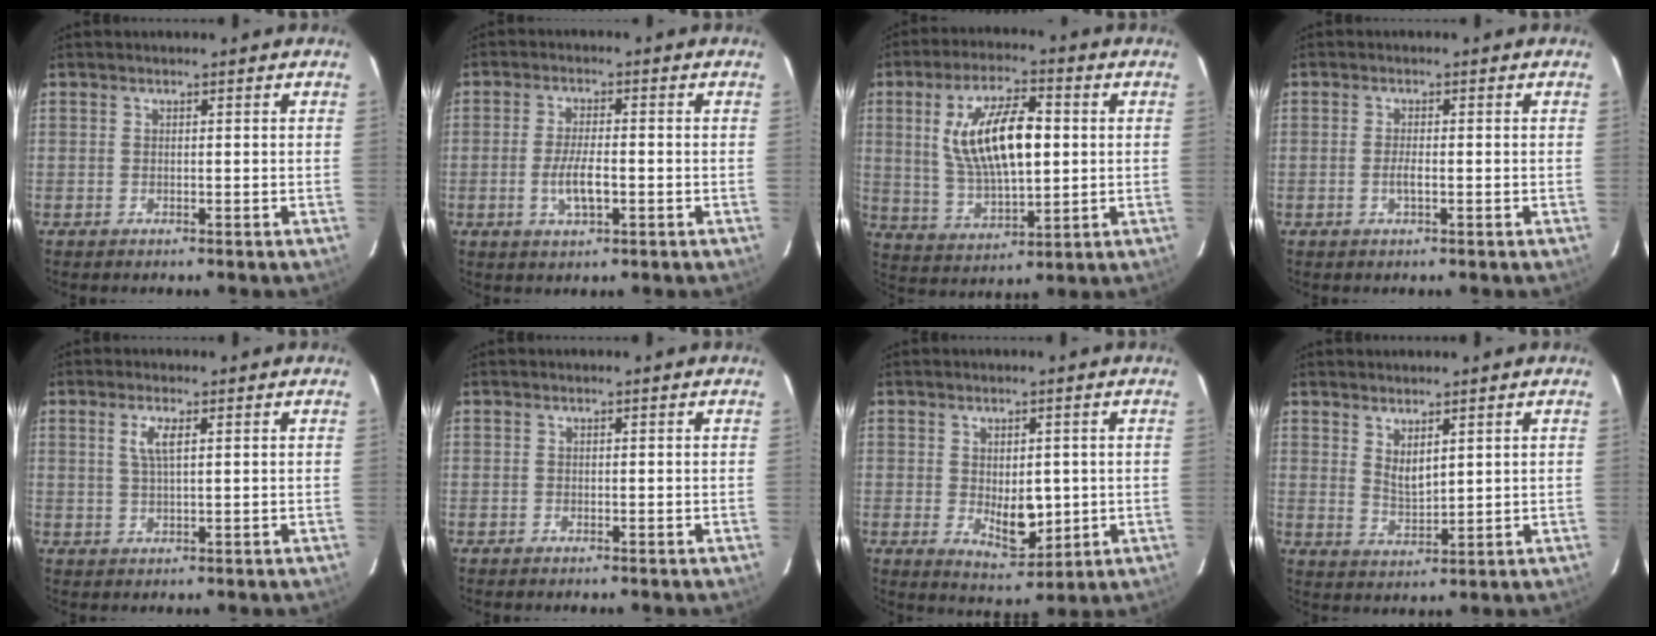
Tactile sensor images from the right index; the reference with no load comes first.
{"total": 5.5, "force": [-1.6, 1.6, 5.0], "torque": [-0.100, -0.006, -0.029]}
{"total": 15.1, "force": [2.5, 6.1, 13.6], "torque": [-0.253, 0.007, 0.055]}
{"total": 1.8, "force": [-0.6, 0.3, 1.6], "torque": [-0.033, -0.003, -0.012]}
{"total": 3.3, "force": [1.2, 0.7, 3.0], "torque": [-0.061, 0.001, 0.024]}
{"total": 0.0}
{"total": 7.1, "force": [-0.3, 4.1, 5.8], "torque": [-0.092, -0.015, 0.007]}
{"total": 4.1, "force": [2.6, 1.5, 2.8], "torque": [-0.046, -0.007, 0.047]}